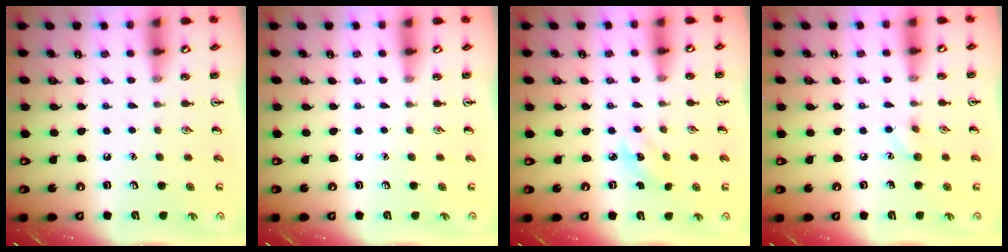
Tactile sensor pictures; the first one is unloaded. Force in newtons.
{"total": 0.0}
{"total": 2.6, "press": 2.5, "slide": 0.8}
{"total": 5.7, "press": 5.5, "slide": 1.8}